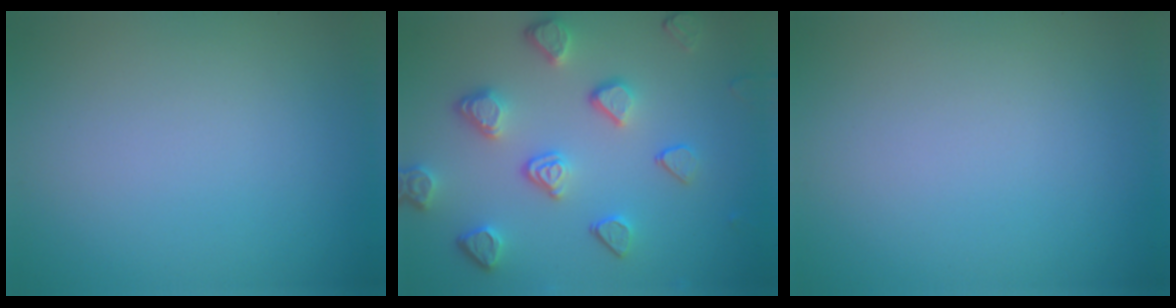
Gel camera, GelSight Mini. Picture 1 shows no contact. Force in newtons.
{"total": 5.0, "press": 3.9, "slide": 3.1}
{"total": 0.0}